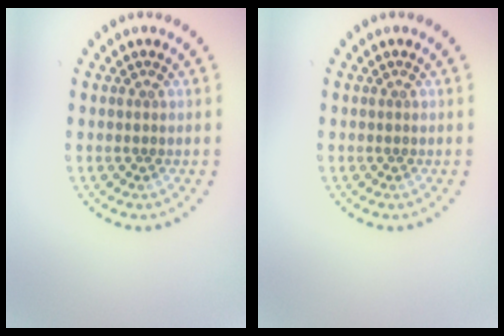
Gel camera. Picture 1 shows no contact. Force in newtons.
{"total": 0.0}